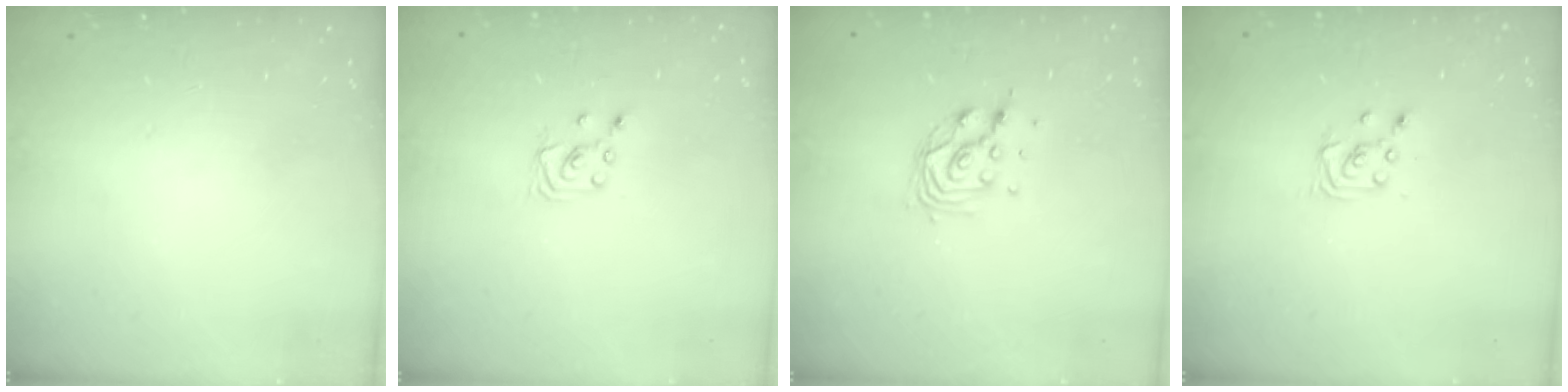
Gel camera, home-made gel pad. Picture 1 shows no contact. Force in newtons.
{"total": 2.0, "press": 2.0, "slide": 0.2}
{"total": 9.3, "press": 9.2, "slide": 1.3}
{"total": 3.4, "press": 3.4, "slide": 0.4}